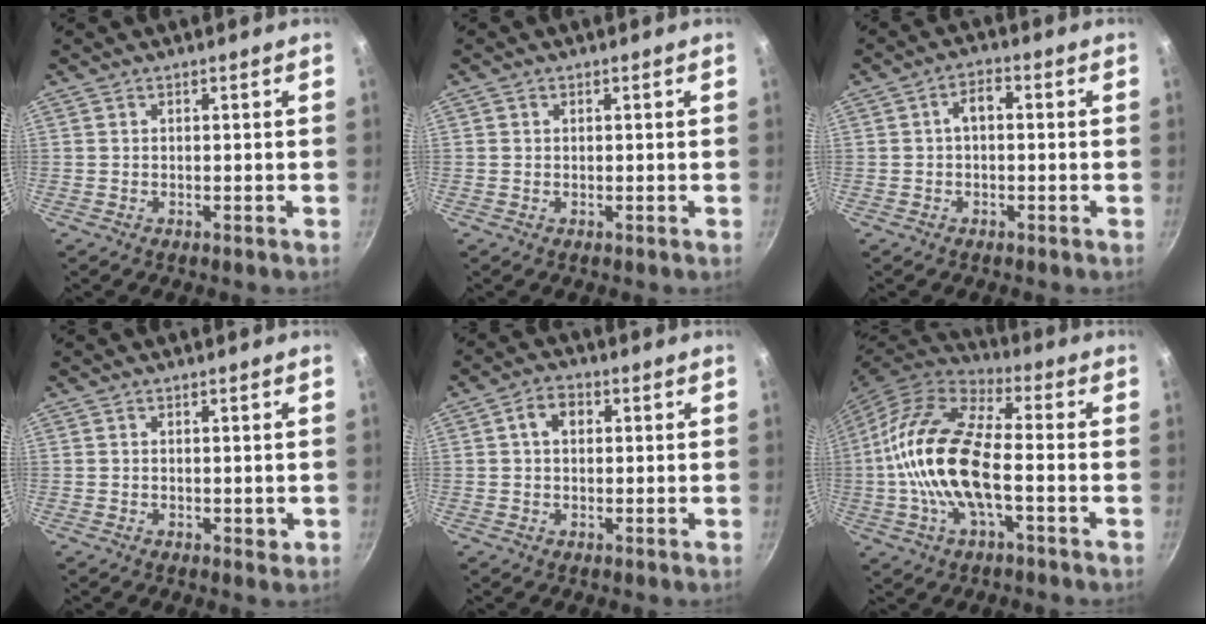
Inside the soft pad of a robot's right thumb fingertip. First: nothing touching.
{"total": 0.6, "force": [0.1, 0.5, 0.1], "torque": [0.001, 0.001, 0.000]}
{"total": 3.6, "force": [0.0, 2.1, 2.8], "torque": [-0.042, 0.014, -0.005]}
{"total": 1.3, "force": [0.0, 0.7, 1.1], "torque": [-0.013, -0.001, -0.001]}
{"total": 4.5, "force": [0.9, 3.3, 2.9], "torque": [-0.033, 0.008, 0.008]}
{"total": 18.6, "force": [-2.2, 8.1, 16.6], "torque": [-0.315, 0.033, -0.057]}